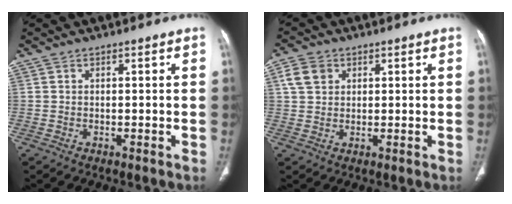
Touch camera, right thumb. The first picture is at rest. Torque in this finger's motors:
{"motor_torque": [1.29, 1.12, 0.30, -0.21, 0.03]}